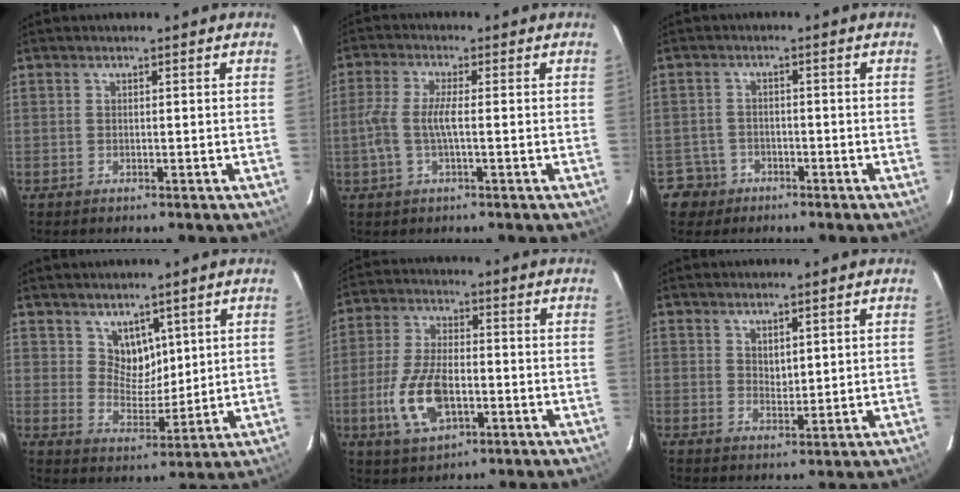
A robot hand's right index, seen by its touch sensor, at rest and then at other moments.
{"total": 5.4, "force": [-0.8, 0.9, 5.3], "torque": [-0.113, 0.003, -0.015]}
{"total": 4.7, "force": [-2.5, 4.0, -0.2], "torque": [-0.008, 0.026, -0.044]}
{"total": 6.0, "force": [3.7, 4.2, 2.0], "torque": [-0.022, 0.001, 0.074]}
{"total": 12.0, "force": [-3.6, 6.1, 9.7], "torque": [-0.210, -0.003, -0.061]}
{"total": 2.7, "force": [1.8, 1.4, 1.3], "torque": [-0.016, -0.002, 0.034]}